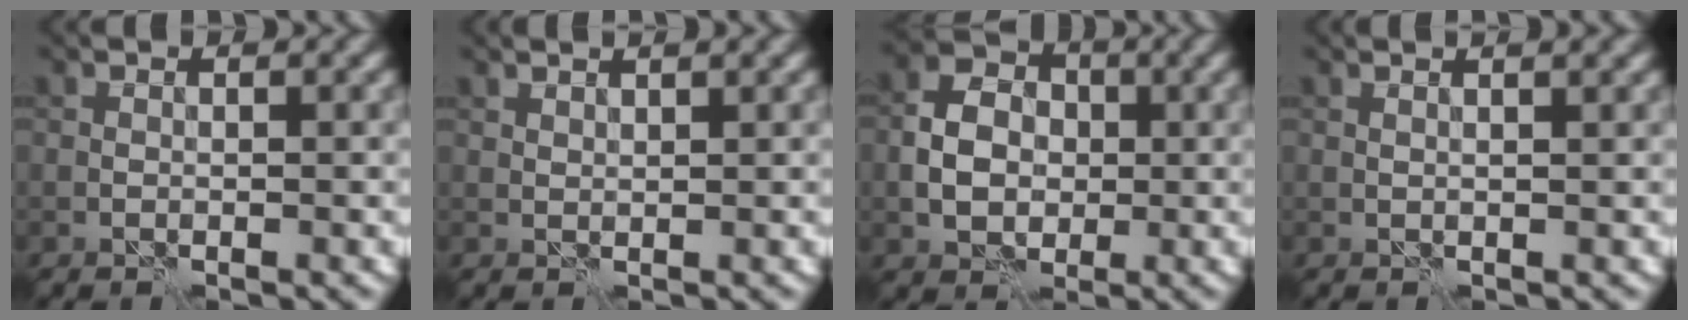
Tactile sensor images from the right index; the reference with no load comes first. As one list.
[{"total": 1.2, "force": [1.1, 0.2, 0.5], "torque": [-0.009, 0.001, 0.016]}, {"total": 4.9, "force": [-0.5, 4.0, 2.9], "torque": [-0.052, 0.005, -0.011]}, {"total": 3.5, "force": [2.1, 1.5, 2.4], "torque": [-0.013, 0.026, -0.001]}]